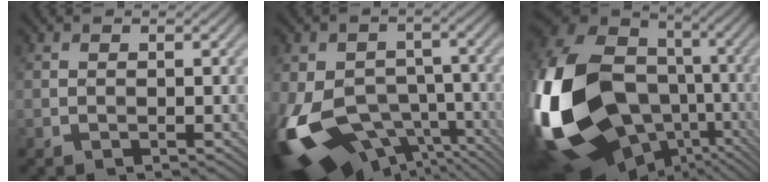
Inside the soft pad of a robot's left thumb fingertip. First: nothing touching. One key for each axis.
{"total": 17.4, "fx": -6.7, "fy": 11.7, "fz": 11.0, "tx": -0.253, "ty": -0.037, "tz": -0.091}
{"total": 24.6, "fx": -6.0, "fy": 17.9, "fz": 15.8, "tx": -0.415, "ty": -0.054, "tz": -0.076}